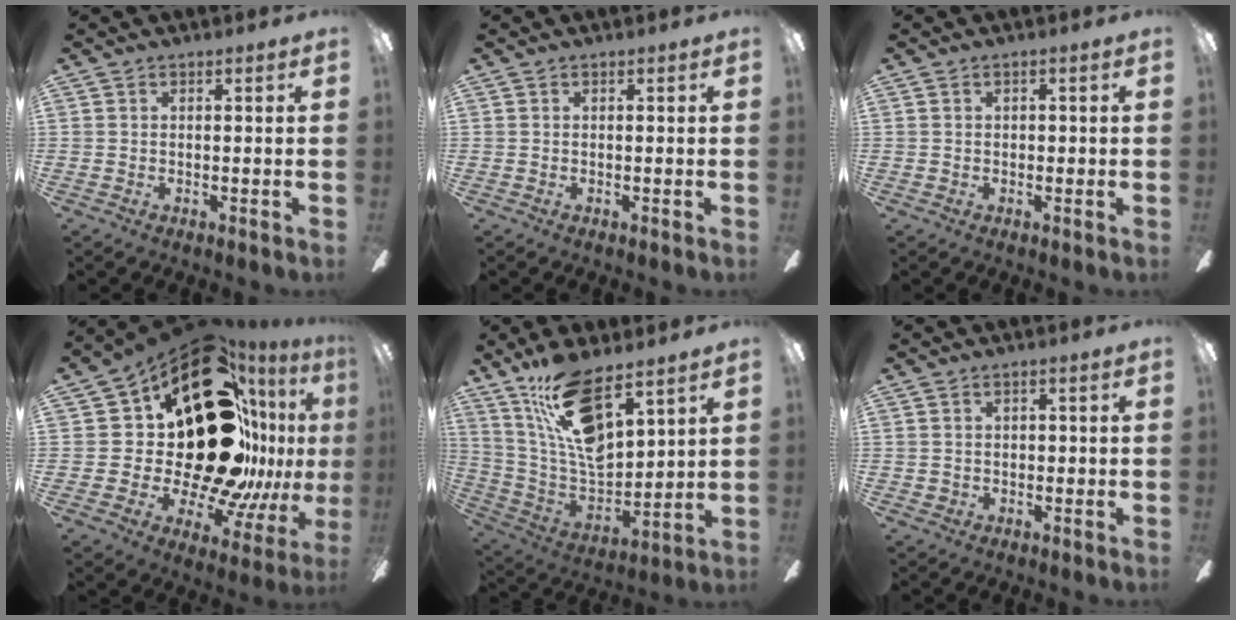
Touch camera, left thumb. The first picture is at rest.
{"total": 0.0}
{"total": 0.7, "force": [-0.1, 0.6, 0.4], "torque": [-0.006, 0.004, -0.003]}
{"total": 33.2, "force": [6.9, 18.4, 26.8], "torque": [-0.422, -0.095, 0.161]}
{"total": 18.0, "force": [12.0, 6.6, 11.6], "torque": [-0.236, -0.070, 0.210]}
{"total": 1.2, "force": [0.2, 1.1, 0.4], "torque": [-0.007, 0.004, 0.002]}